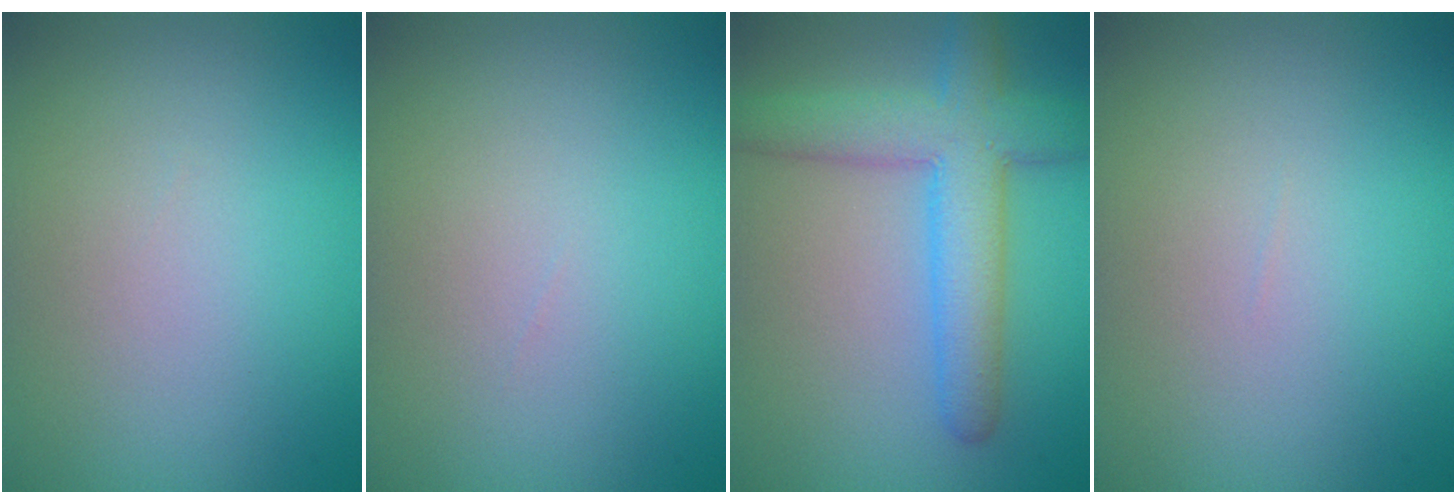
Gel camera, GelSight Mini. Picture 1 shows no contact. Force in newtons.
{"total": 0.0}
{"total": 6.3, "press": 6.3, "slide": 0.3}
{"total": 0.0}